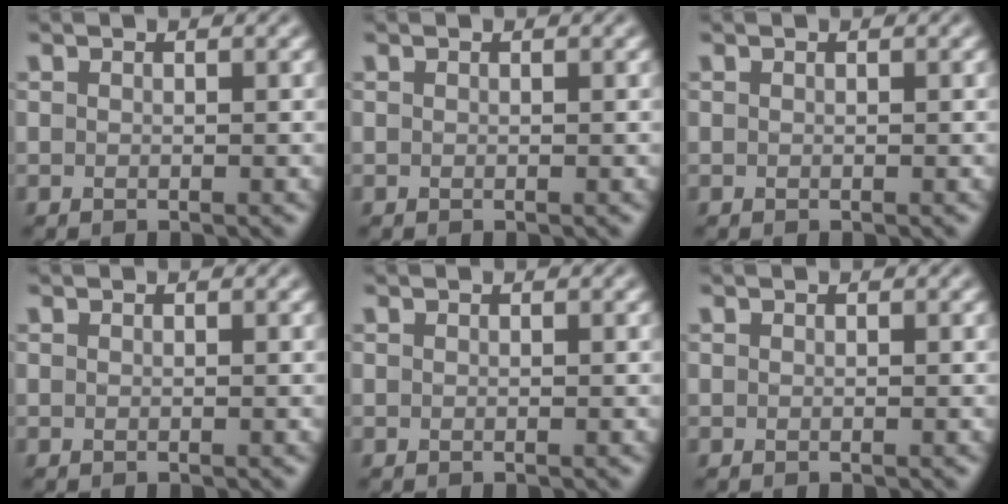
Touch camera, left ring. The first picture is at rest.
{"total": 0.0}
{"total": 0.0}
{"total": 0.0}
{"total": 0.0}
{"total": 0.0}